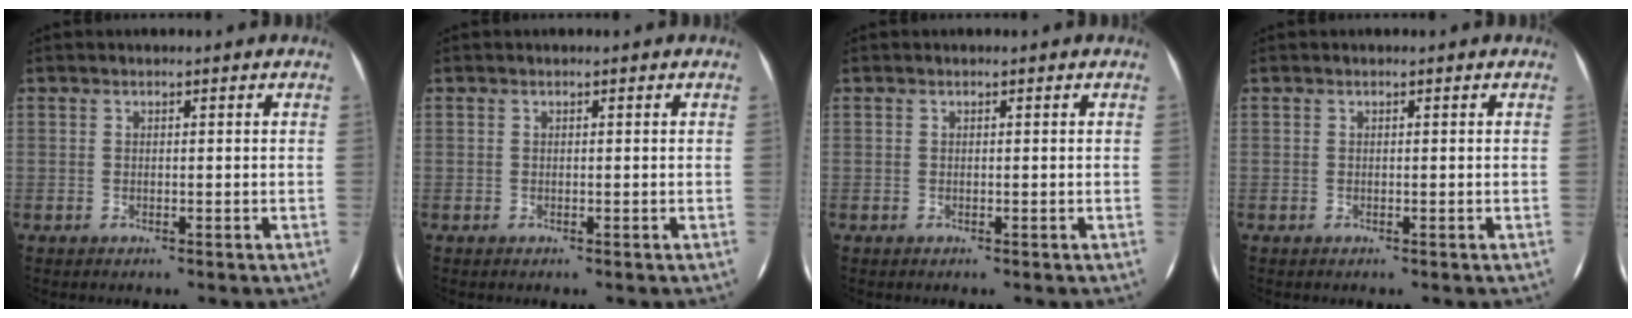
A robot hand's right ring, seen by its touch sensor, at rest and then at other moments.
{"total": 0.0}
{"total": 0.0}
{"total": 0.0}